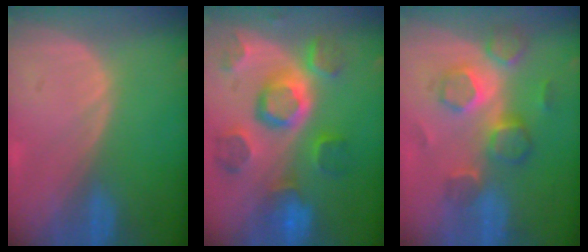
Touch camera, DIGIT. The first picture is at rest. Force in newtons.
{"total": 11.6, "press": 10.1, "slide": 5.6}
{"total": 9.0, "press": 7.8, "slide": 4.4}